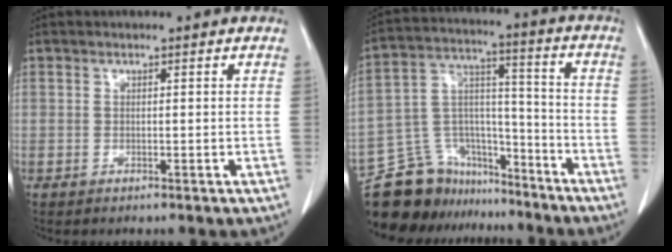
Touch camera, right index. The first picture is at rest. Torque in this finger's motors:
{"motor_torque": [-0.32, -0.24, -0.47, -0.20]}